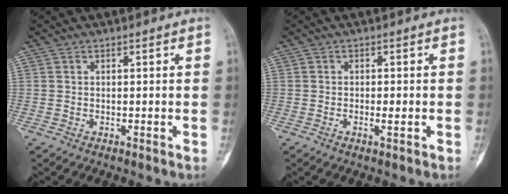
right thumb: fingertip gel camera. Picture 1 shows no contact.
{"total": 1.7, "force": [-0.5, 0.4, 1.6], "torque": [-0.030, -0.001, -0.009]}